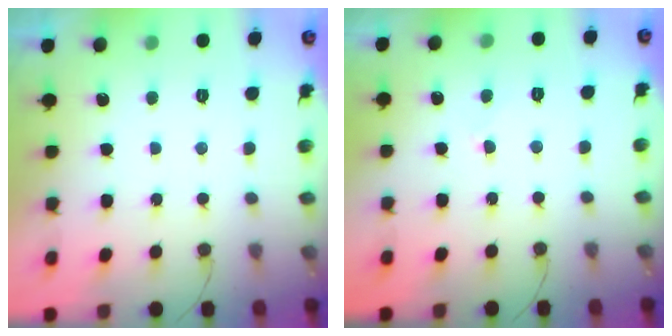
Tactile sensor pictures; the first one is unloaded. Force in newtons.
{"total": 2.9, "press": 2.9, "slide": 0.3}